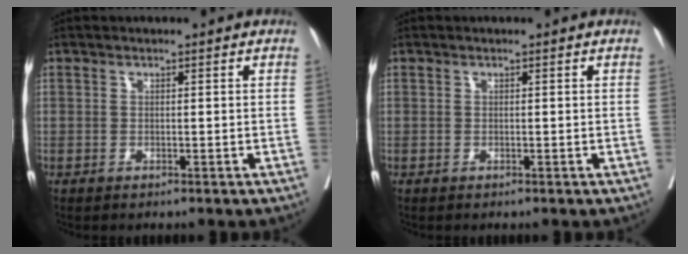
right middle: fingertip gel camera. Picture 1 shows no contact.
{"total": 0.0}